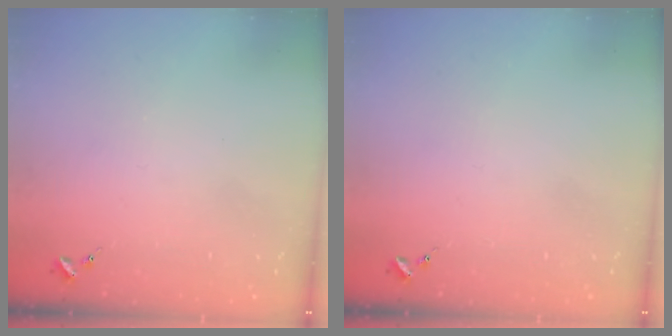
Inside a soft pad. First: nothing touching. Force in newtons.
{"total": 0.0}